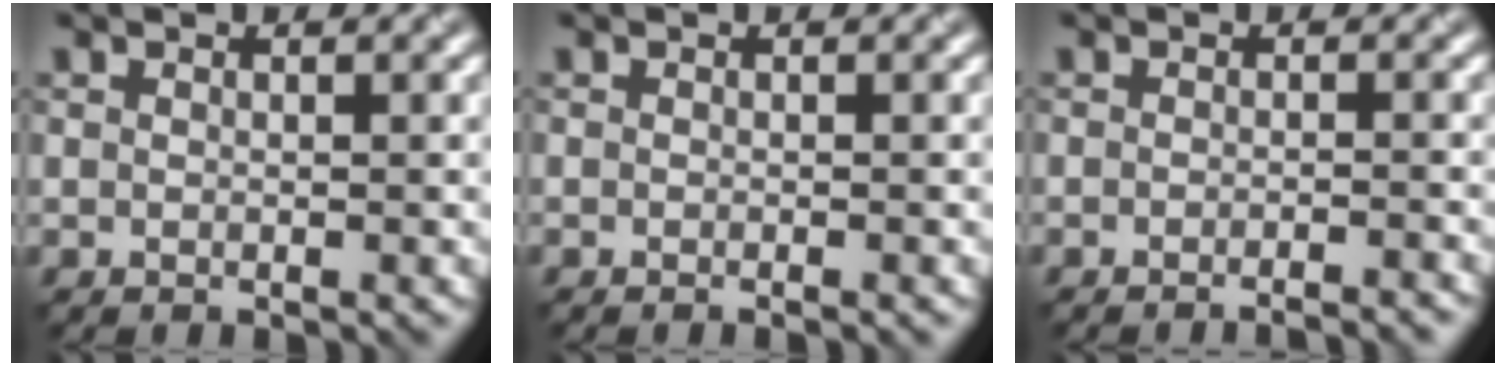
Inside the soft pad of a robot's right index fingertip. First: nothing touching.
{"total": 0.6, "force": [-0.5, 0.1, 0.4], "torque": [-0.003, -0.005, -0.009]}
{"total": 2.8, "force": [-2.5, 0.3, 1.3], "torque": [-0.009, 0.007, -0.037]}